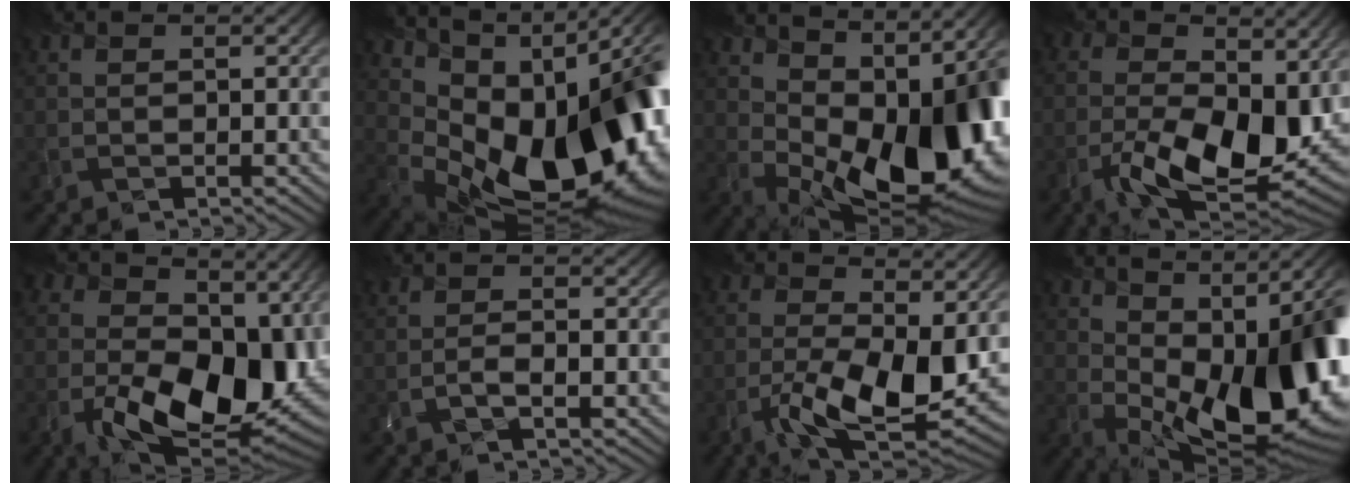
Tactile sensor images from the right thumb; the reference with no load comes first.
{"total": 18.1, "force": [0.6, 10.5, 14.7], "torque": [-0.216, -0.049, 0.047]}
{"total": 15.5, "force": [1.4, 8.1, 13.2], "torque": [-0.187, -0.017, 0.049]}
{"total": 14.8, "force": [-3.0, 7.8, 12.2], "torque": [-0.222, -0.017, -0.052]}
{"total": 17.1, "force": [-3.2, 10.3, 13.3], "torque": [-0.219, -0.033, -0.035]}
{"total": 1.0, "force": [-0.8, -0.1, 0.6], "torque": [-0.011, 0.003, -0.018]}
{"total": 12.3, "force": [-3.1, 5.5, 10.6], "torque": [-0.198, -0.023, -0.051]}
{"total": 16.2, "force": [0.6, 7.4, 14.4], "torque": [-0.208, -0.008, 0.029]}